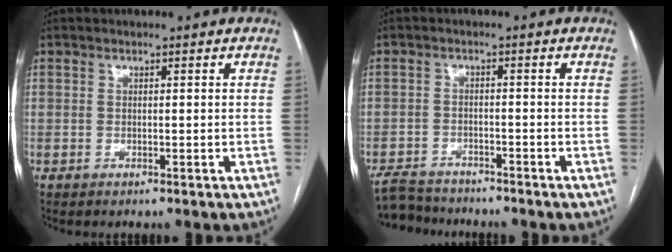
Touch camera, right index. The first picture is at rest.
{"total": 5.2, "force": [-5.1, 1.1, 0.2], "torque": [-0.002, -0.014, -0.092]}